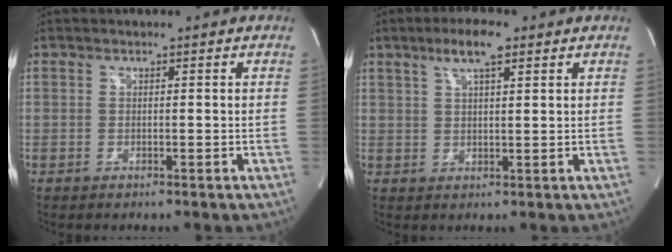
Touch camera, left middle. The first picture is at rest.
{"total": 5.5, "force": [3.3, 1.0, 4.3], "torque": [-0.084, 0.011, 0.057]}